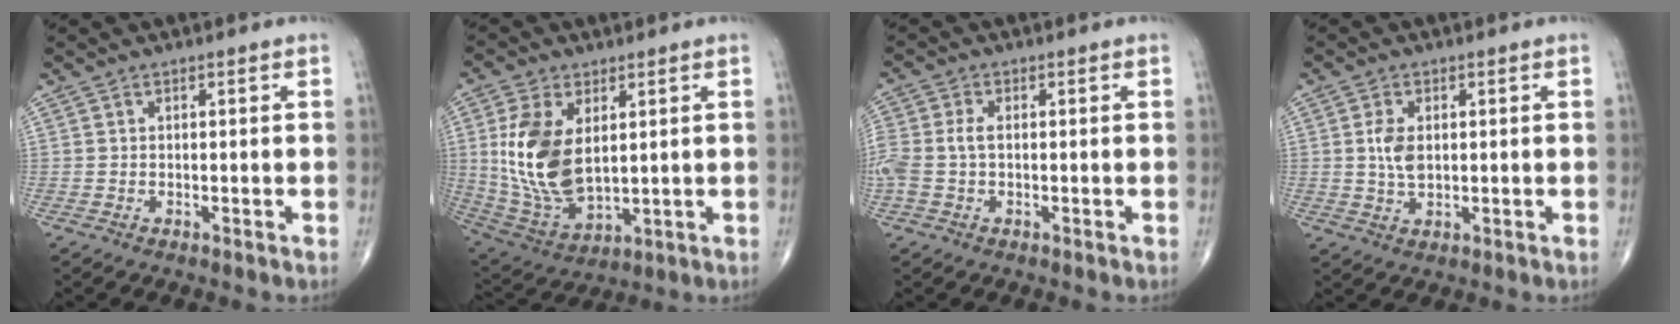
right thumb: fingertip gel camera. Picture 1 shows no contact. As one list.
[{"total": 15.5, "force": [2.8, 8.8, 12.5], "torque": [-0.246, -0.019, 0.070]}, {"total": 5.8, "force": [-0.4, 3.5, 4.6], "torque": [-0.134, 0.011, -0.007]}, {"total": 4.3, "force": [0.6, 2.5, 3.5], "torque": [-0.070, -0.004, 0.012]}]